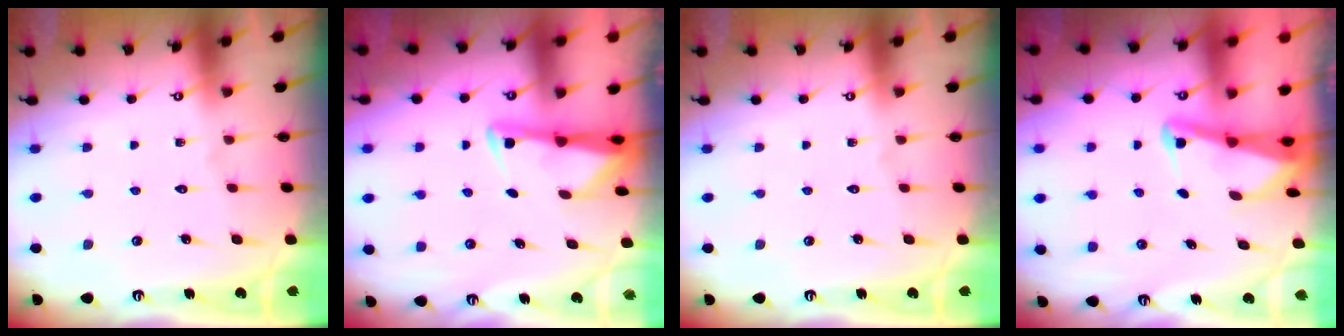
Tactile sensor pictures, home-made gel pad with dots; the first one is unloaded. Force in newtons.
{"total": 3.4, "press": 3.3, "slide": 0.5}
{"total": 0.0}
{"total": 2.6, "press": 2.5, "slide": 0.6}